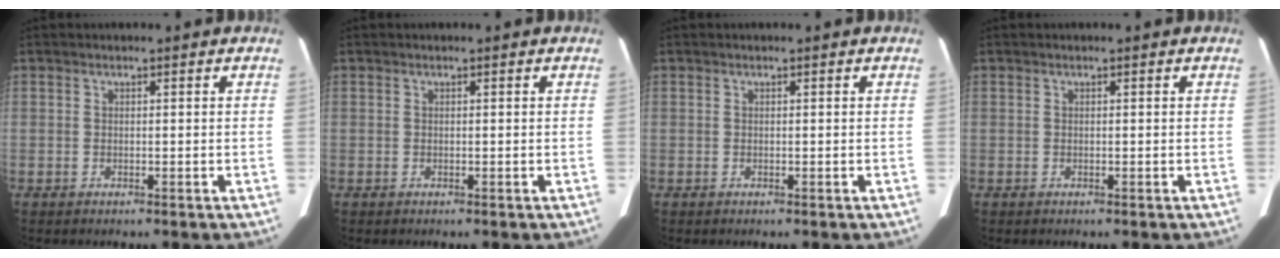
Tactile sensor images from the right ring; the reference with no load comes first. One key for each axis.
{"total": 0.0}
{"total": 0.0}
{"total": 0.0}